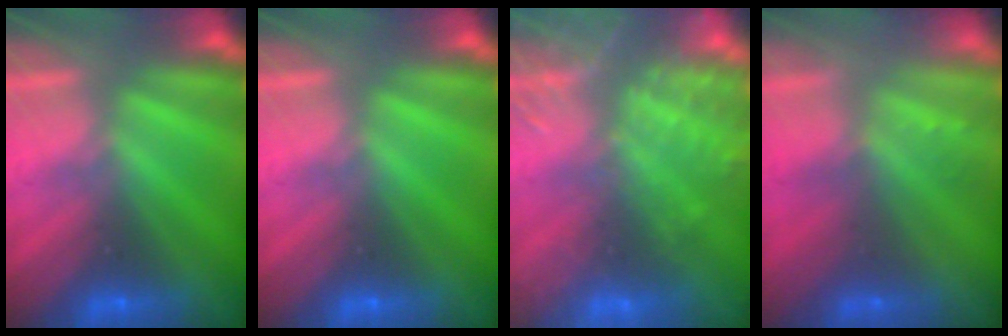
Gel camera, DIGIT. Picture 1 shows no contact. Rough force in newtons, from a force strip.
{"total": 0.0}
{"total": 8.2}
{"total": 2.3}